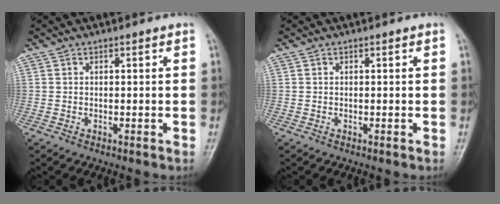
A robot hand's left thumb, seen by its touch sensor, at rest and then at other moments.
{"total": 0.0}